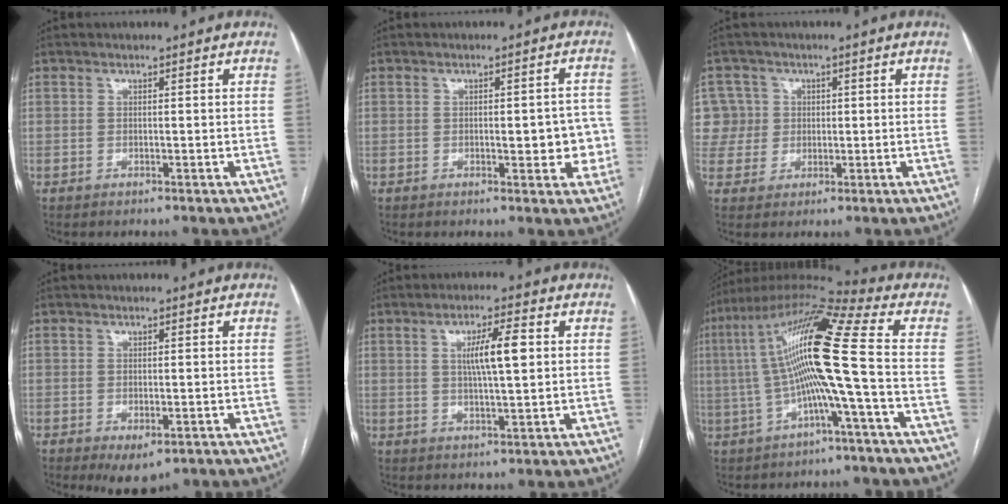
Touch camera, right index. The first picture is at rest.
{"total": 6.0, "force": [-0.7, 2.3, 5.5], "torque": [-0.057, 0.011, -0.005]}
{"total": 7.5, "force": [1.7, 7.3, 0.3], "torque": [-0.002, 0.033, 0.042]}
{"total": 4.4, "force": [-2.4, 1.9, 3.2], "torque": [-0.047, -0.007, -0.025]}
{"total": 6.6, "force": [1.3, 0.8, 6.4], "torque": [-0.113, 0.005, 0.024]}
{"total": 15.4, "force": [-0.6, -0.4, 15.4], "torque": [-0.288, 0.033, -0.022]}